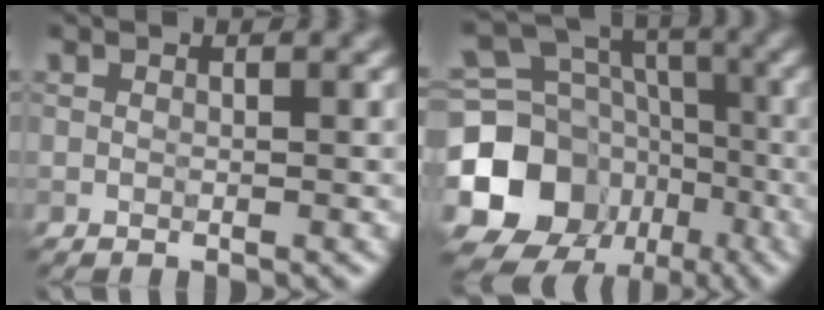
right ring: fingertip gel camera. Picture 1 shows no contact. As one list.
[{"total": 13.5, "force": [-4.5, 11.2, 6.1], "torque": [-0.138, 0.000, -0.090]}]